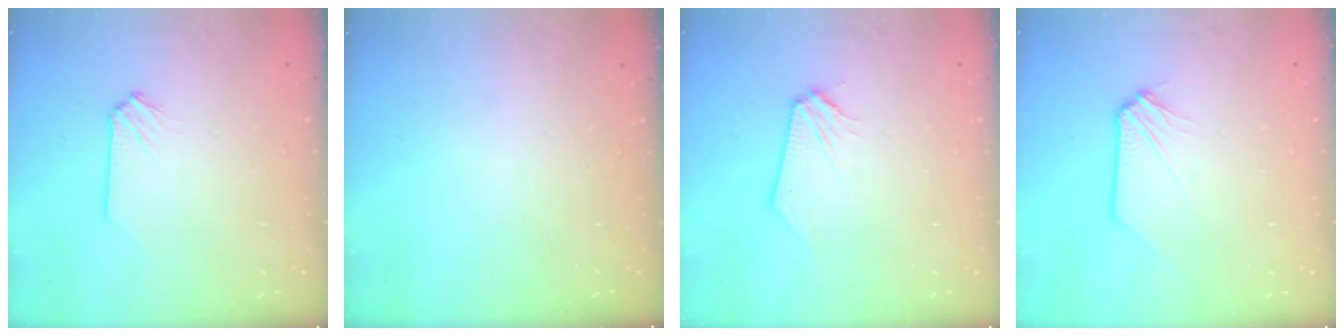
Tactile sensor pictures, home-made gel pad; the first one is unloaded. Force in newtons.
{"total": 0.0}
{"total": 0.0}
{"total": 1.1, "press": 1.1, "slide": 0.2}